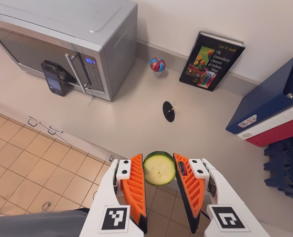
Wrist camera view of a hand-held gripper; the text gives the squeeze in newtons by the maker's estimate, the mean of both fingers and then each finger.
{"total": 8.7, "left": 8.9, "right": 8.6}